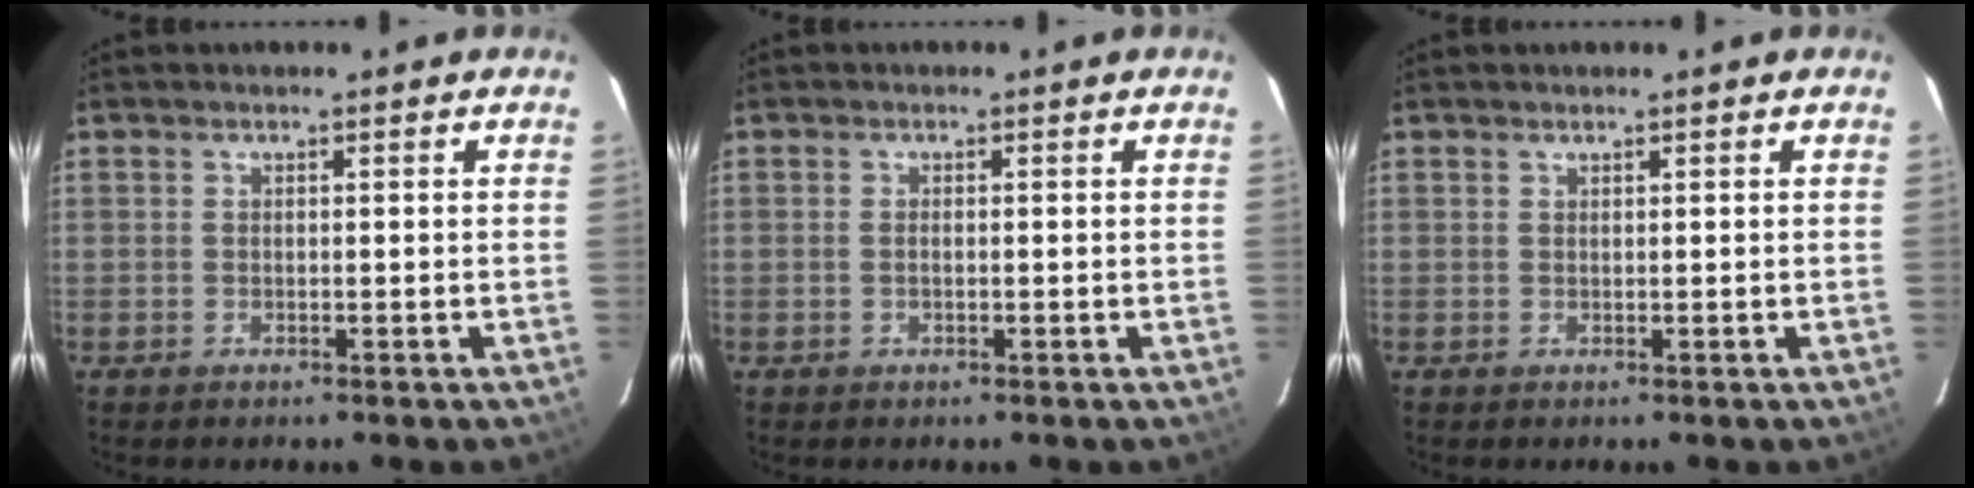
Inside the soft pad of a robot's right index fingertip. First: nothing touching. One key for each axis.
{"total": 0.7, "fx": -0.2, "fy": 0.4, "fz": 0.5, "tx": -0.013, "ty": -0.002, "tz": -0.004}
{"total": 0.0}